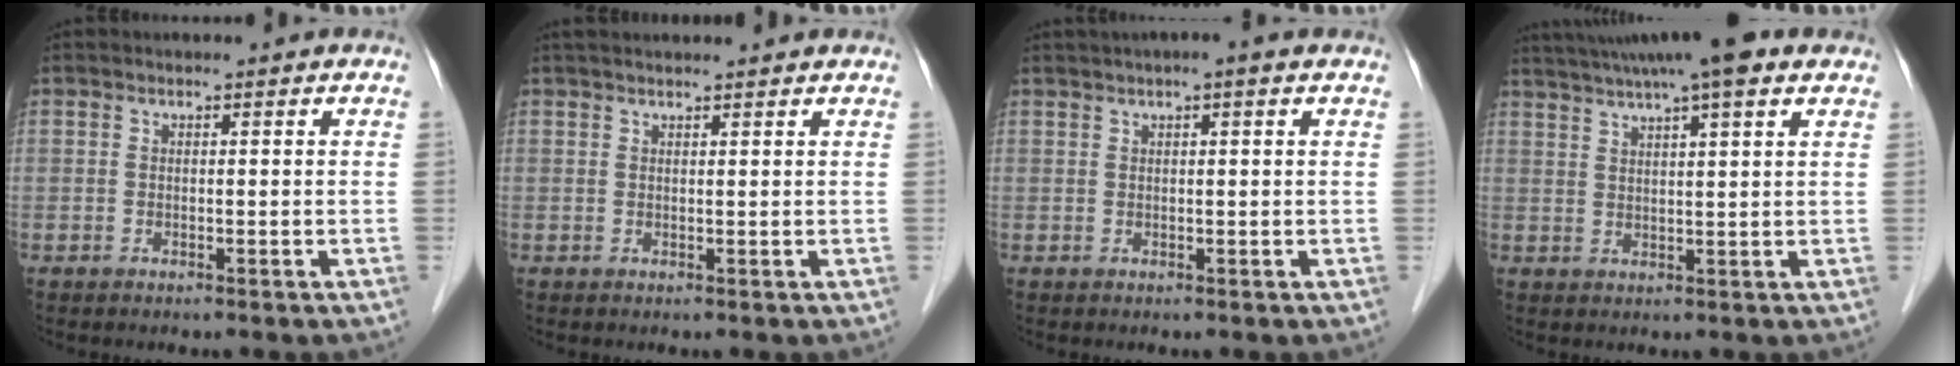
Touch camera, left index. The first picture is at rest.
{"total": 6.7, "force": [6.1, 0.4, 2.7], "torque": [-0.036, 0.032, 0.075]}
{"total": 2.2, "force": [1.3, 0.0, 1.7], "torque": [-0.027, 0.012, 0.018]}
{"total": 13.1, "force": [10.1, 1.1, 8.3], "torque": [-0.138, 0.038, 0.143]}